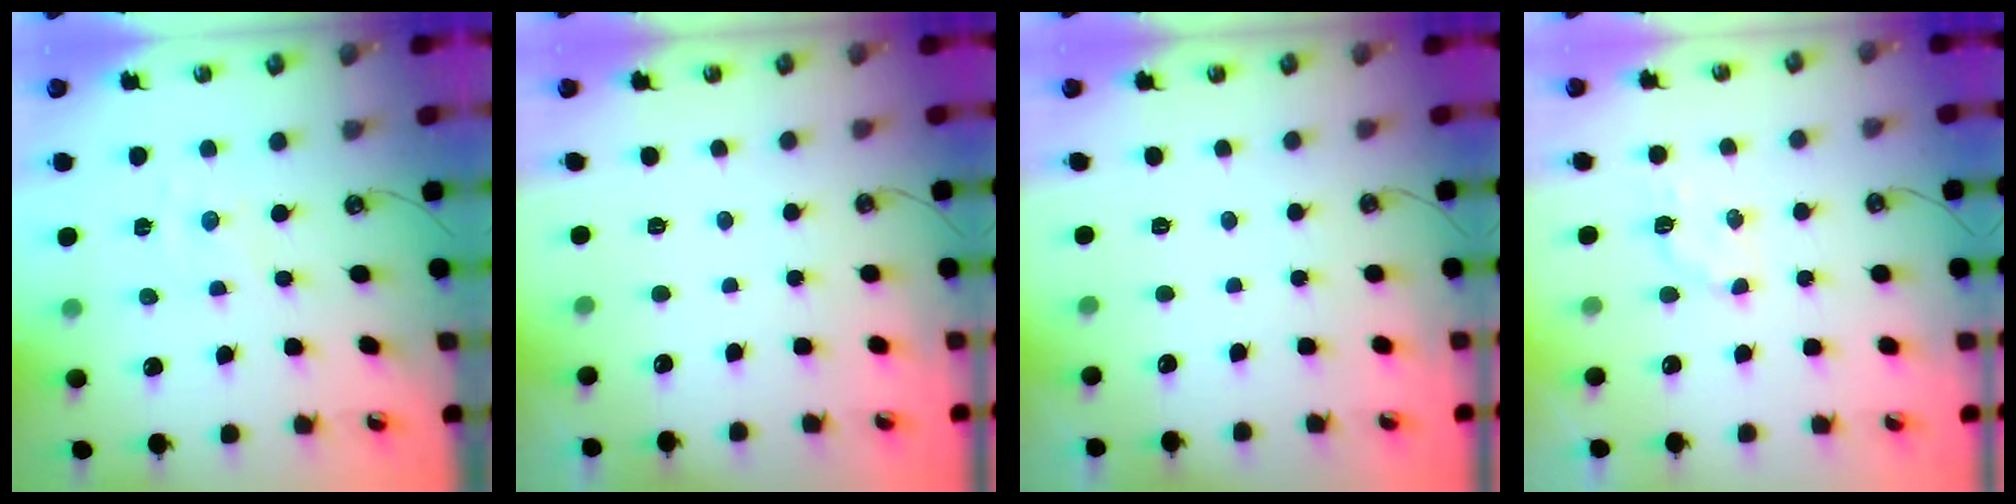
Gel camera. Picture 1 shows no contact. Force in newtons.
{"total": 0.0}
{"total": 0.0}
{"total": 5.5, "press": 5.4, "slide": 1.3}